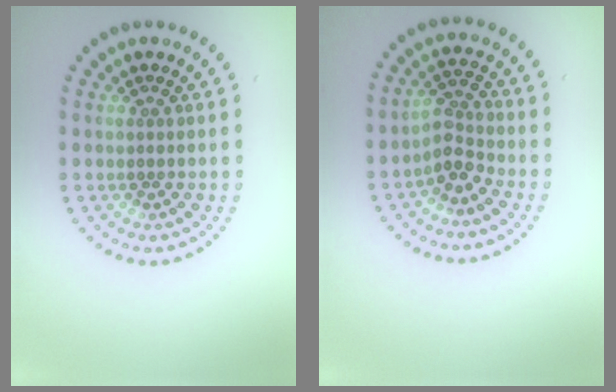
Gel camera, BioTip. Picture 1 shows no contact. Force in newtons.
{"total": 2.6, "press": 2.0, "slide": 1.6}